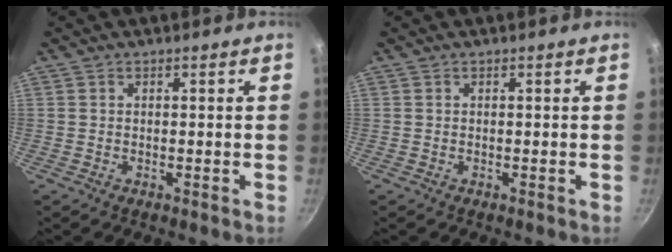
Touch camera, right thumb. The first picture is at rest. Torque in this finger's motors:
{"motor_torque": [-0.01, 0.00, 0.00, 0.00, 0.01]}